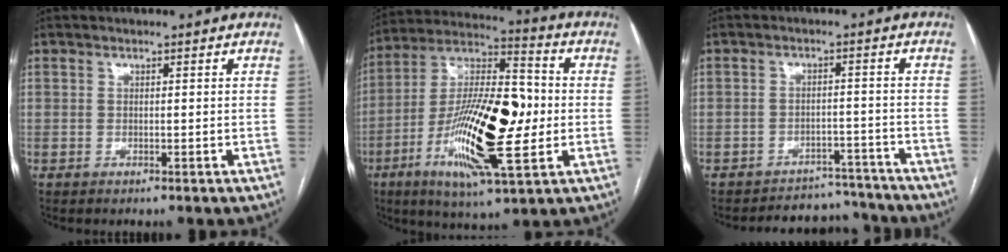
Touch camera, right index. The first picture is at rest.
{"total": 21.5, "force": [-3.6, 5.3, 20.5], "torque": [-0.396, 0.001, -0.061]}
{"total": 7.3, "force": [-6.9, 2.0, -1.5], "torque": [0.030, 0.028, -0.092]}